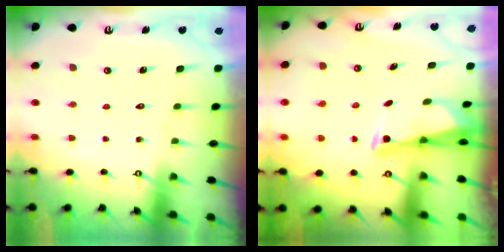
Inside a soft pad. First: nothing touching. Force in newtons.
{"total": 2.8, "press": 2.8, "slide": 0.5}